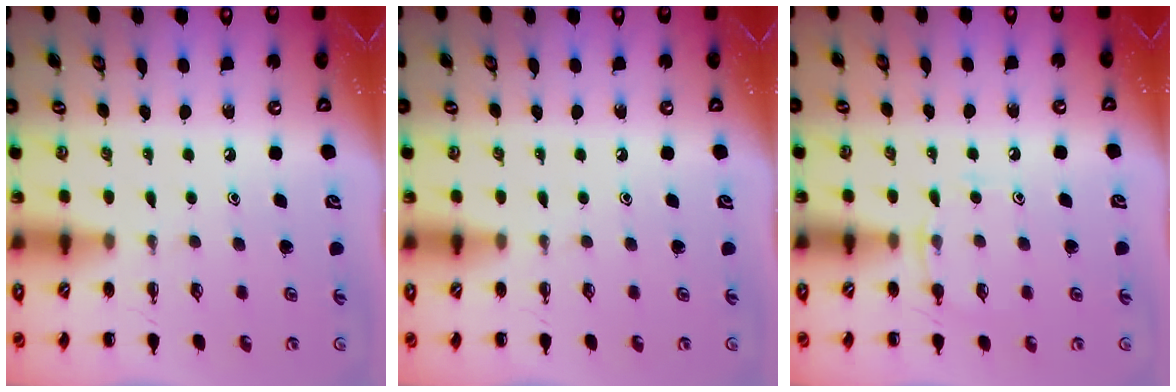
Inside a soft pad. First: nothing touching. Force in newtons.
{"total": 0.0}
{"total": 5.8, "press": 5.5, "slide": 1.9}